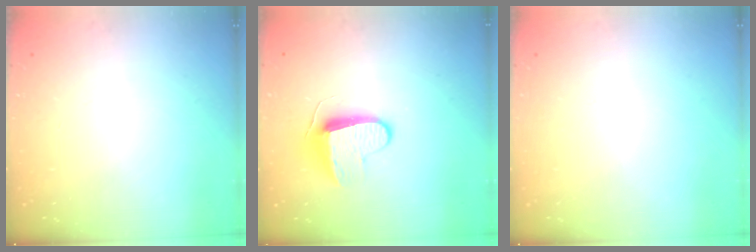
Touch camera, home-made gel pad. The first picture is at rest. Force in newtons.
{"total": 9.2, "press": 9.2, "slide": 0.7}
{"total": 0.0}